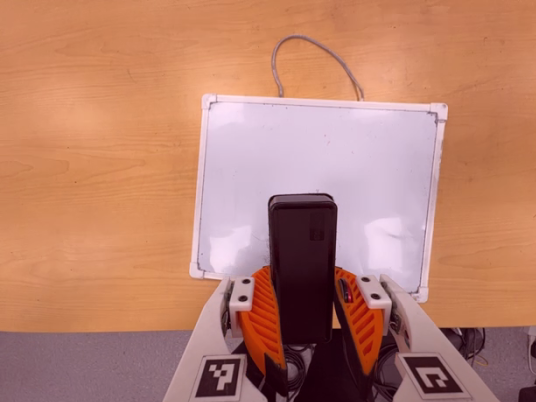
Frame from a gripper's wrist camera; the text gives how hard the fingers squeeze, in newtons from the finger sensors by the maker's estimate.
{"total": 7.0, "left": 6.4, "right": 7.6}